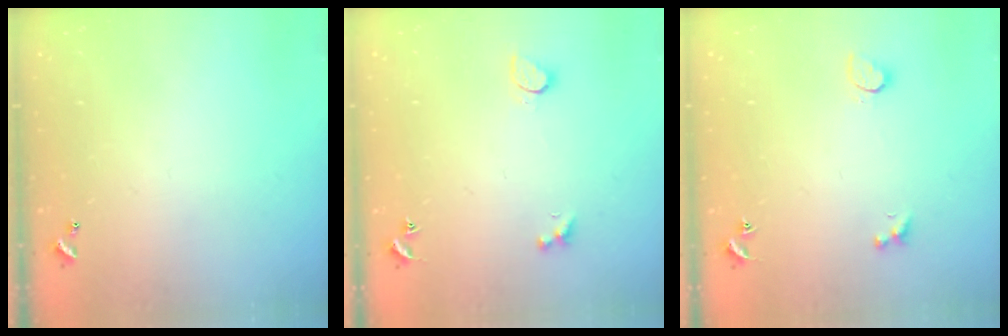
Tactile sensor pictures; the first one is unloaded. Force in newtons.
{"total": 1.8, "press": 1.7, "slide": 0.6}
{"total": 1.5, "press": 1.4, "slide": 0.6}